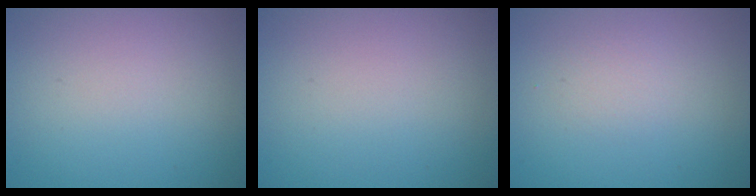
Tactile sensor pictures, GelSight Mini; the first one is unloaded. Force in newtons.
{"total": 0.0}
{"total": 1.2, "press": 1.2, "slide": 0.0}